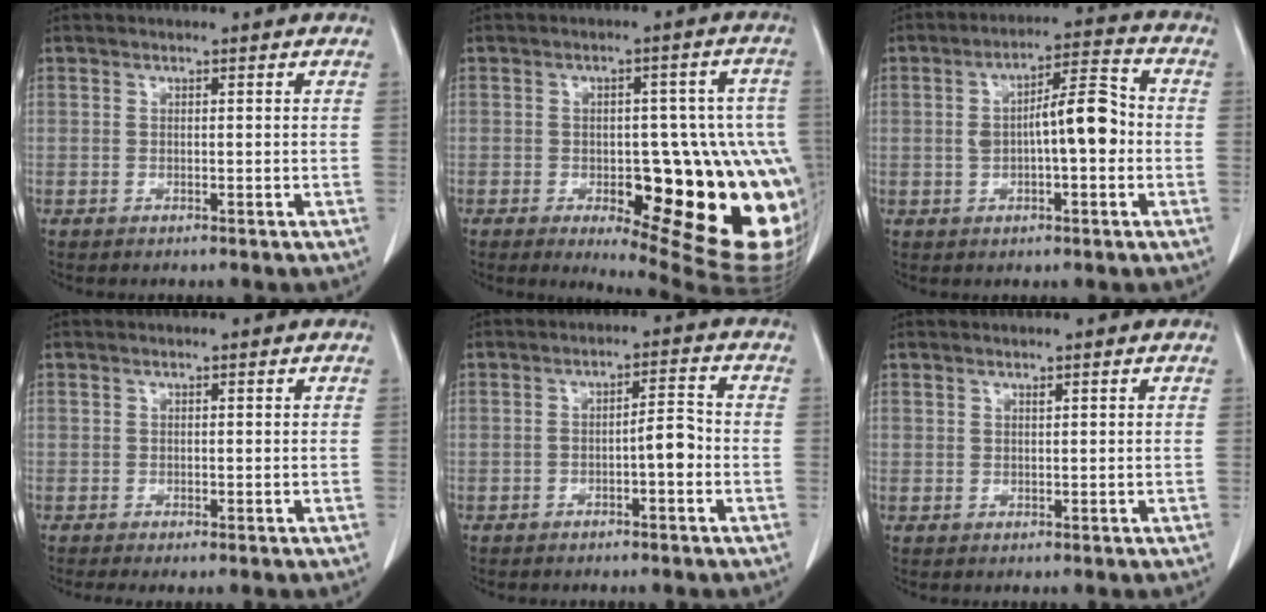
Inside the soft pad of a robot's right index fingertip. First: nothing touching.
{"total": 22.2, "force": [-5.6, 6.1, 20.5], "torque": [-0.166, 0.013, -0.049]}
{"total": 8.9, "force": [-0.5, 2.3, 8.6], "torque": [-0.146, 0.028, -0.010]}
{"total": 0.8, "force": [-0.1, 0.5, 0.6], "torque": [-0.014, -0.003, 0.000]}
{"total": 3.8, "force": [-1.3, 0.8, 3.5], "torque": [-0.049, 0.014, -0.020]}
{"total": 0.6, "force": [0.5, 0.3, 0.2], "torque": [-0.003, -0.002, 0.006]}